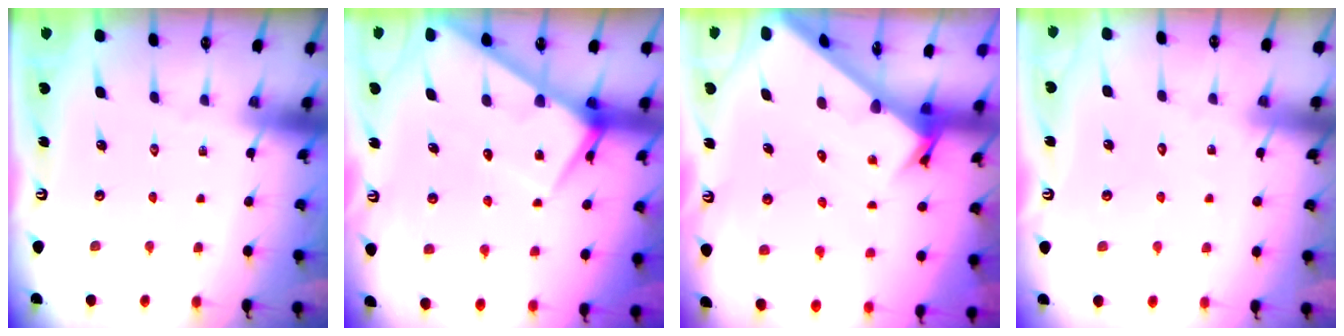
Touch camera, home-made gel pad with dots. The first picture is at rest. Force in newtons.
{"total": 7.5, "press": 7.5, "slide": 0.8}
{"total": 3.2, "press": 3.1, "slide": 0.2}
{"total": 4.8, "press": 4.8, "slide": 0.5}